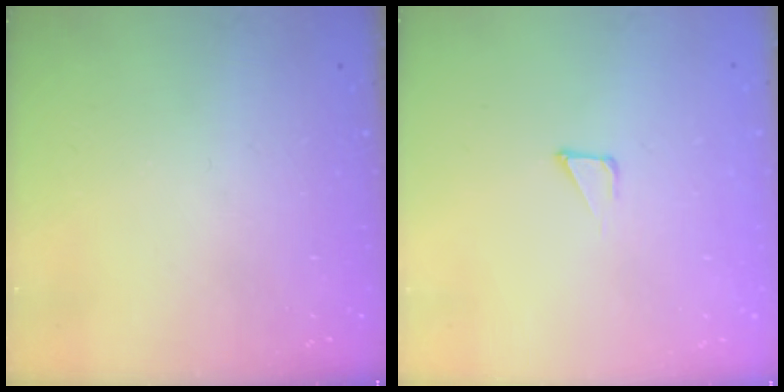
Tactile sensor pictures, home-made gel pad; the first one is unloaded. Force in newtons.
{"total": 2.9, "press": 2.9, "slide": 0.3}